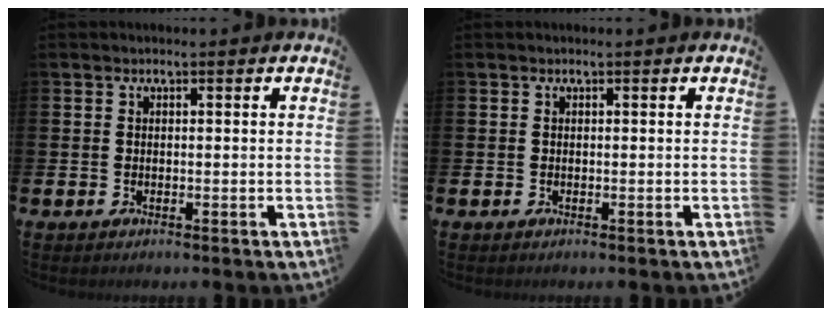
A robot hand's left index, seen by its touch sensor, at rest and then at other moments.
{"total": 0.0}